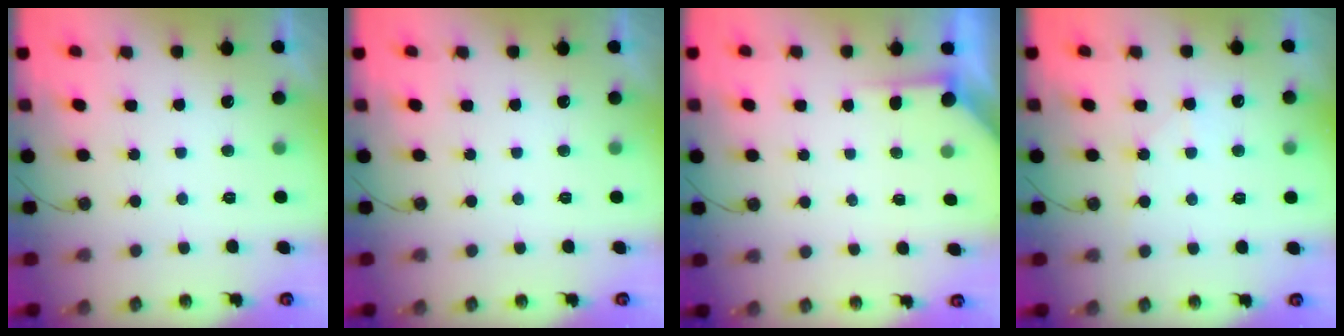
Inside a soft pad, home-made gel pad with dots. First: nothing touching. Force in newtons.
{"total": 0.0}
{"total": 2.2, "press": 2.2, "slide": 0.3}
{"total": 5.4, "press": 5.4, "slide": 0.7}